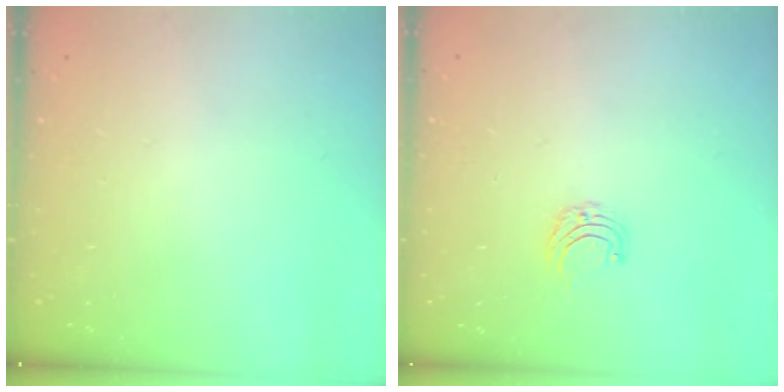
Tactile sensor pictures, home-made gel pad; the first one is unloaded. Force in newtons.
{"total": 4.9, "press": 4.8, "slide": 0.5}